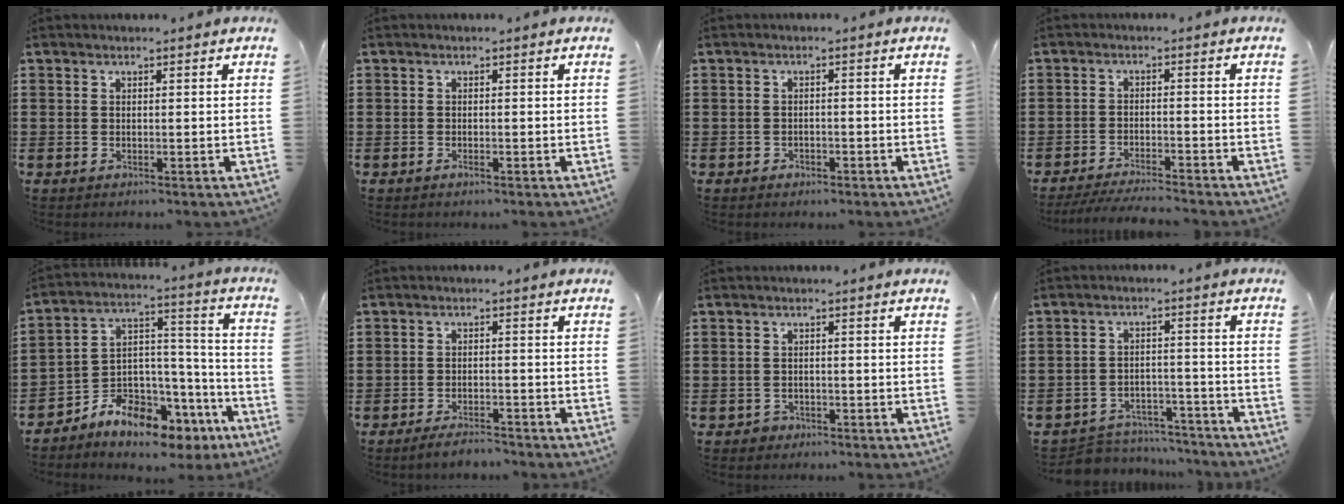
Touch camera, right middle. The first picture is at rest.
{"total": 0.6, "force": [-0.3, 0.1, 0.4], "torque": [-0.009, -0.002, -0.006]}
{"total": 1.0, "force": [-0.8, 0.6, 0.1], "torque": [-0.005, 0.001, -0.018]}
{"total": 3.9, "force": [-3.8, -0.1, 1.1], "torque": [-0.024, -0.006, -0.077]}
{"total": 8.1, "force": [-7.2, 3.4, 1.3], "torque": [-0.035, 0.015, -0.136]}
{"total": 2.7, "force": [-2.5, 0.3, 1.0], "torque": [-0.017, 0.002, -0.049]}
{"total": 1.0, "force": [-0.8, 0.7, 0.1], "torque": [-0.004, 0.000, -0.018]}
{"total": 4.9, "force": [-4.9, 0.8, 0.0], "torque": [-0.002, 0.011, -0.101]}